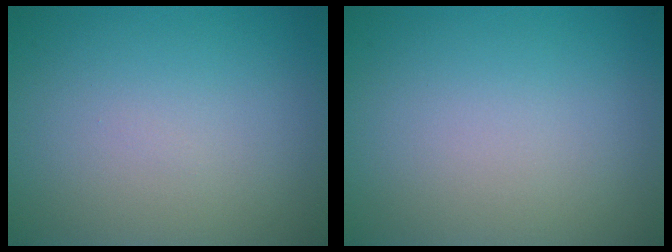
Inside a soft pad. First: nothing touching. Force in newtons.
{"total": 0.0}